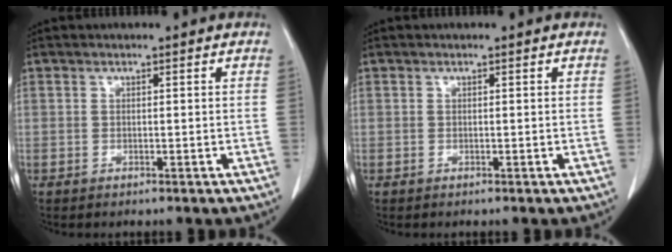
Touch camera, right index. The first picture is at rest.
{"total": 0.0}